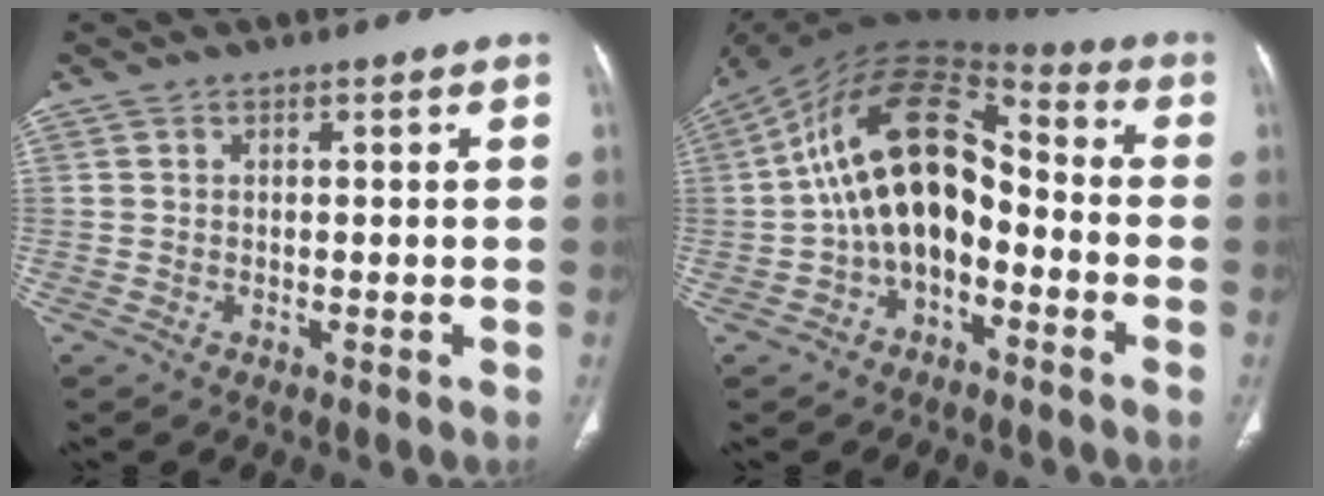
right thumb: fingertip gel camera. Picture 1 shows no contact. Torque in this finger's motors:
{"motor_torque": [2.52, 2.49, 2.49, -0.27, 0.77]}